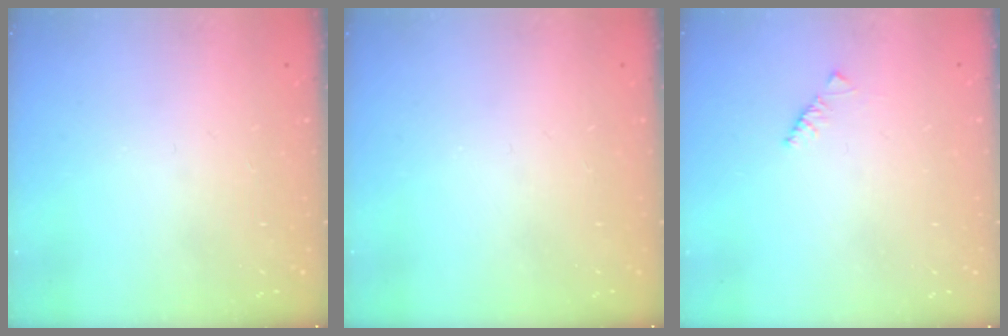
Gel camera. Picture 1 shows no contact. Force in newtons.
{"total": 0.0}
{"total": 1.8, "press": 1.7, "slide": 0.6}